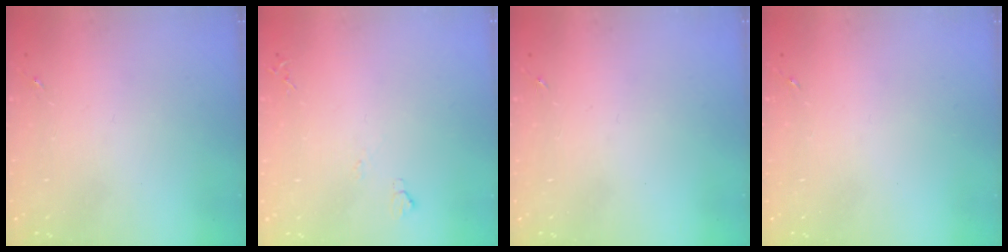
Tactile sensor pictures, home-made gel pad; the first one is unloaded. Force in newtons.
{"total": 4.0, "press": 4.0, "slide": 0.6}
{"total": 0.0}
{"total": 0.0}